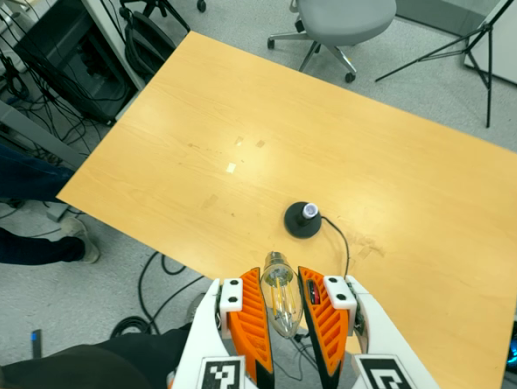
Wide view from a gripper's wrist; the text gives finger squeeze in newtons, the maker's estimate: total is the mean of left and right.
{"total": 14.1, "left": 15.3, "right": 12.9}